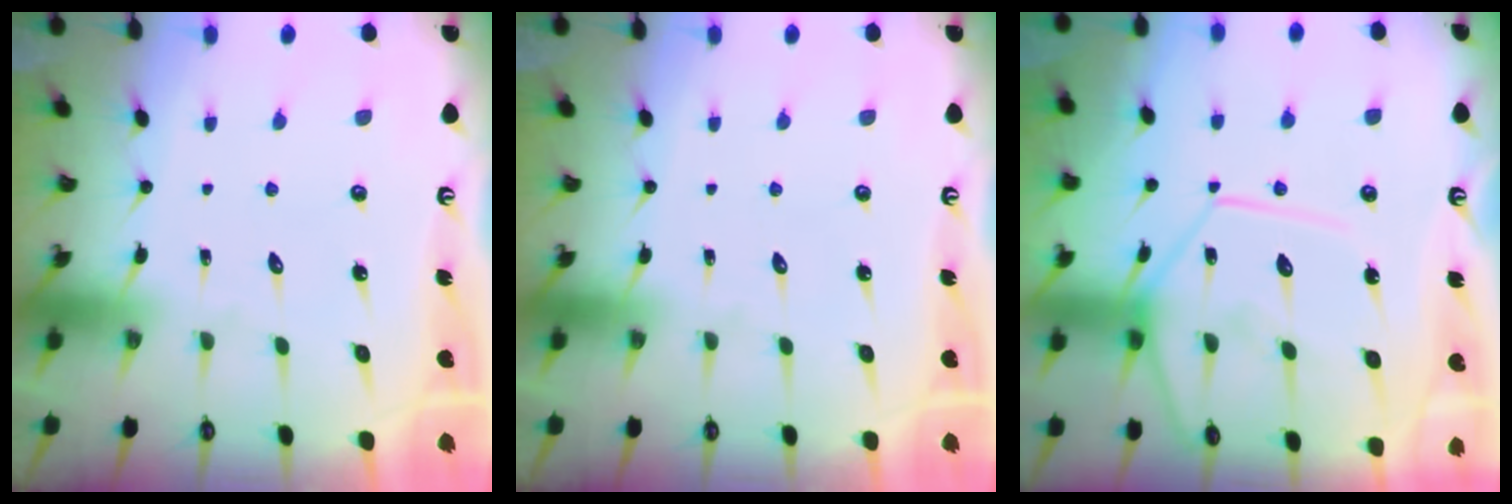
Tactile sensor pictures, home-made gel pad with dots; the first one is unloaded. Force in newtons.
{"total": 0.0}
{"total": 13.2, "press": 13.1, "slide": 1.6}